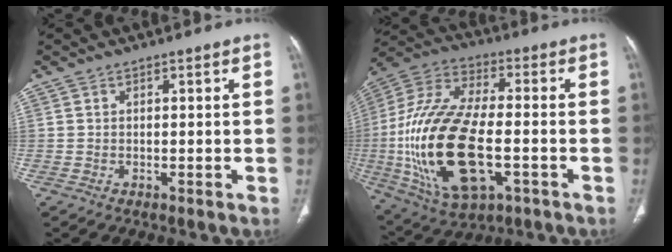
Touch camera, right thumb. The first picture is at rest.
{"total": 26.0, "force": [-4.8, 12.5, 22.3], "torque": [-0.477, 0.009, -0.072]}